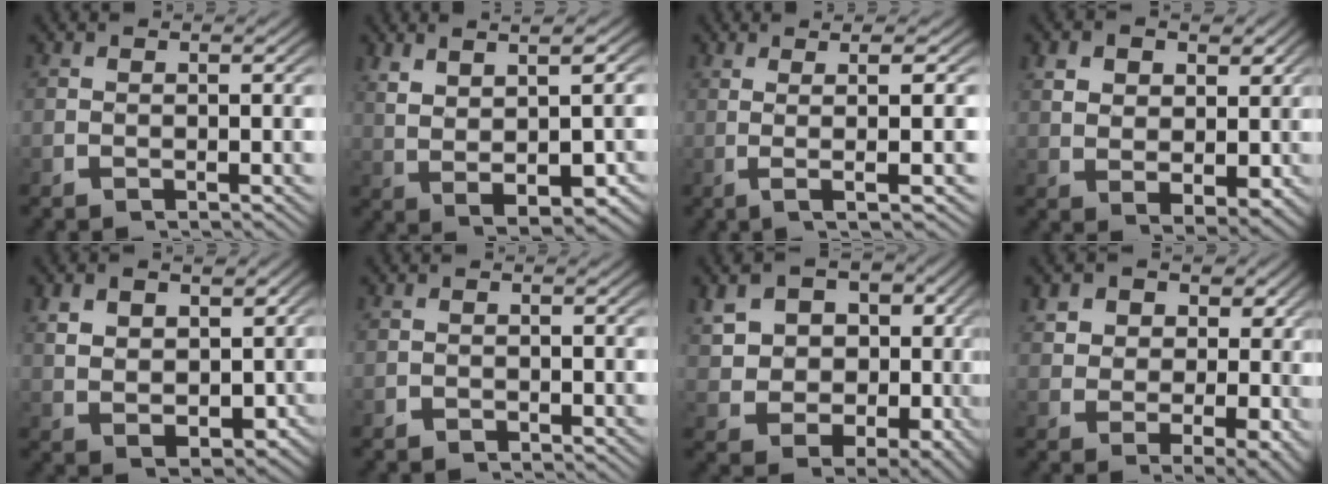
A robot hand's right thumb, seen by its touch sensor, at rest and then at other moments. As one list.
[{"total": 6.8, "force": [1.4, 3.5, 5.7], "torque": [-0.117, -0.016, 0.047]}, {"total": 5.4, "force": [0.5, 0.4, 5.3], "torque": [-0.086, 0.008, 0.008]}, {"total": 4.9, "force": [1.2, 3.5, 3.3], "torque": [-0.057, -0.026, 0.038]}, {"total": 4.9, "force": [0.9, 3.4, 3.4], "torque": [-0.063, -0.023, 0.037]}, {"total": 0.6, "force": [-0.6, 0.2, 0.0], "torque": [0.001, -0.005, -0.011]}, {"total": 12.8, "force": [2.0, 10.0, 7.7], "torque": [-0.159, -0.036, 0.038]}, {"total": 6.8, "force": [1.5, 5.0, 4.4], "torque": [-0.077, -0.036, 0.039]}]